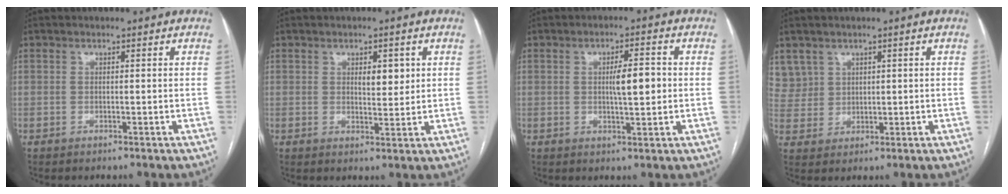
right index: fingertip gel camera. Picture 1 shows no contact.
{"total": 3.5, "force": [1.2, 1.5, 2.9], "torque": [-0.042, -0.001, 0.019]}
{"total": 5.1, "force": [0.3, 1.0, 5.0], "torque": [-0.080, 0.005, 0.005]}
{"total": 5.6, "force": [3.3, 4.5, 0.1], "torque": [0.000, 0.012, 0.073]}